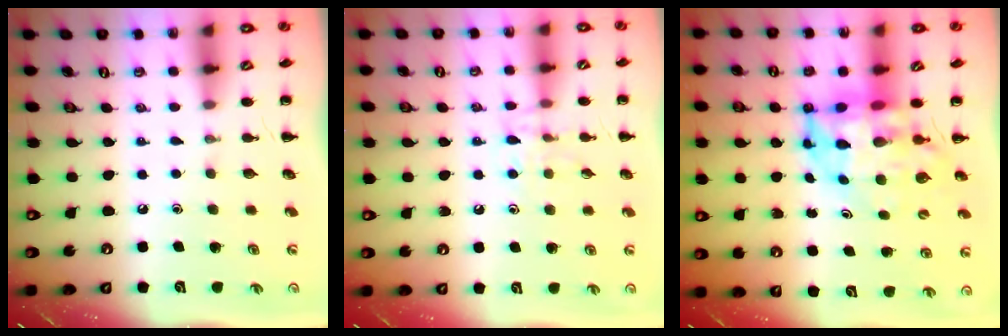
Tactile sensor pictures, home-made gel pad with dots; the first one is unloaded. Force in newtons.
{"total": 8.9, "press": 8.7, "slide": 1.5}
{"total": 7.8, "press": 7.5, "slide": 2.2}